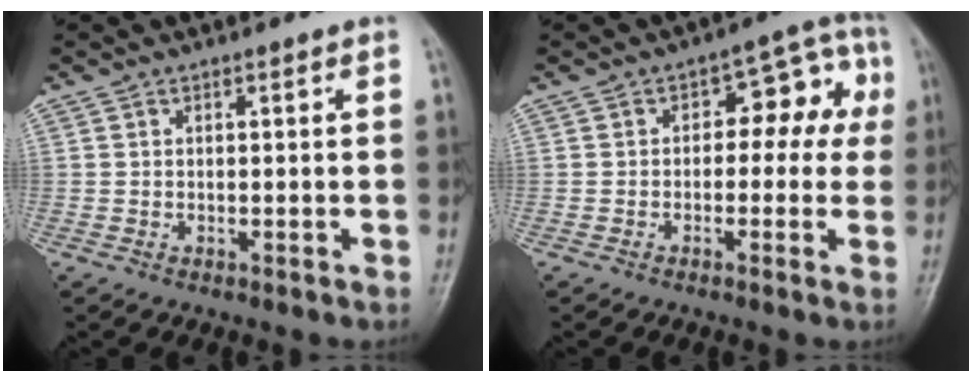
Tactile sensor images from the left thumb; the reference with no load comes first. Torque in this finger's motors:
{"motor_torque": [-0.07, 0.33, -0.07, 0.00, 0.08]}